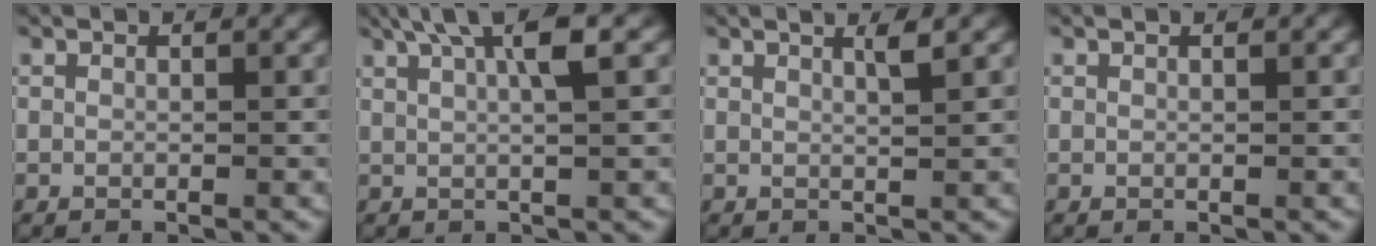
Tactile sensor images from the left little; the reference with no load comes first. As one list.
[{"total": 4.7, "force": [1.8, 0.8, 4.2], "torque": [-0.069, 0.014, 0.025]}, {"total": 1.6, "force": [0.9, 0.2, 1.3], "torque": [-0.015, 0.004, 0.012]}, {"total": 0.0}]